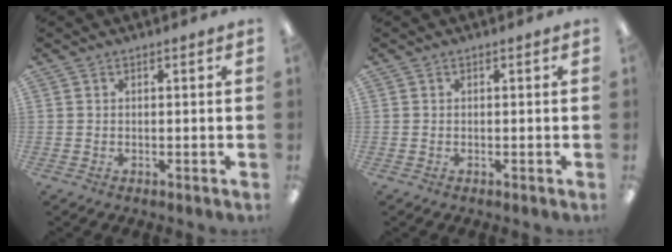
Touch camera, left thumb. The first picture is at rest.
{"total": 0.0}